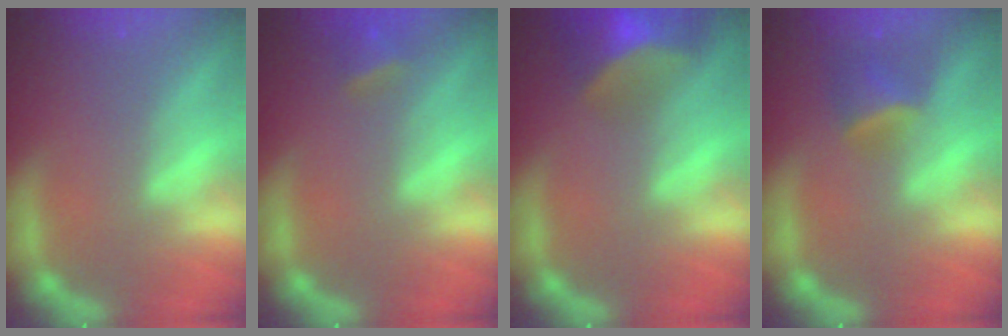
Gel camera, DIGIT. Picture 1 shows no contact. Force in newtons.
{"total": 2.4}
{"total": 9.0}
{"total": 3.4}